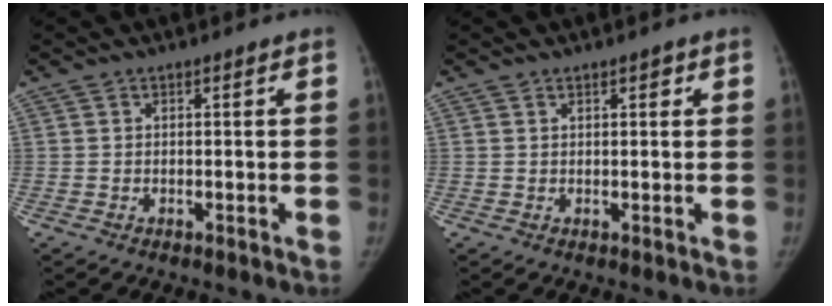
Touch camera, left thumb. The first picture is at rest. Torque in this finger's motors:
{"motor_torque": [-0.37, -0.24, -0.11, -0.01, -0.08]}